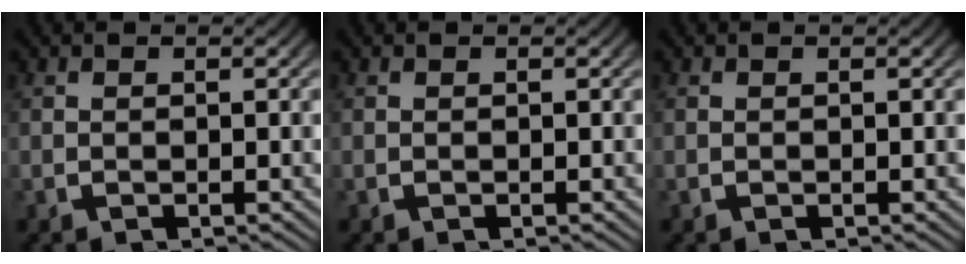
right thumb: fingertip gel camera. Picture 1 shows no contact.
{"total": 0.0}
{"total": 0.0}